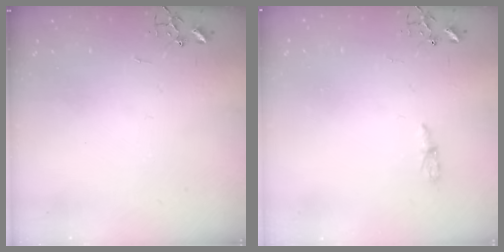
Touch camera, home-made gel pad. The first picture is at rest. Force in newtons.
{"total": 3.2, "press": 3.2, "slide": 0.4}